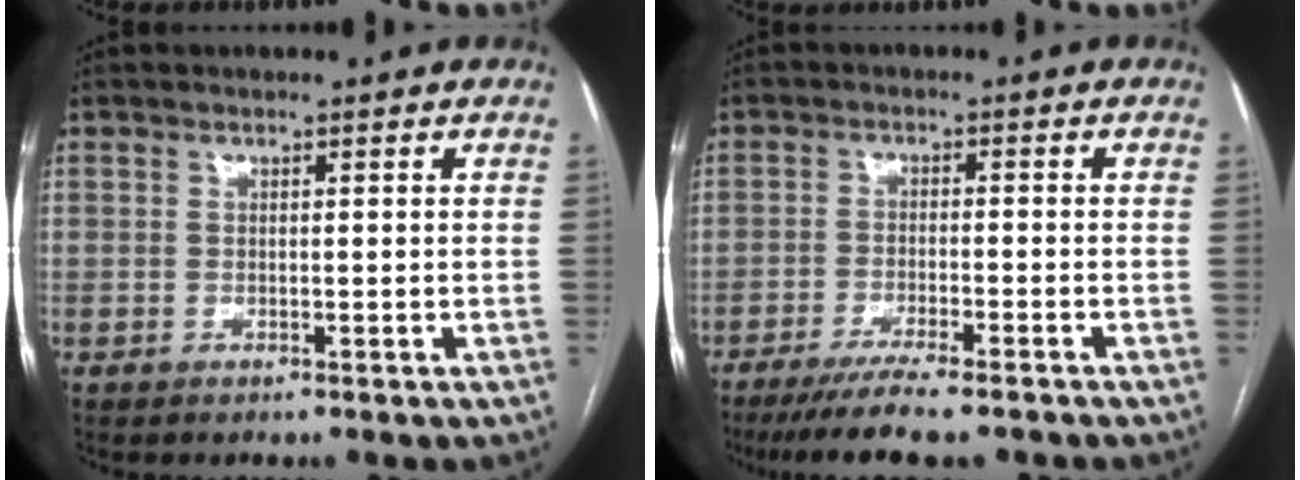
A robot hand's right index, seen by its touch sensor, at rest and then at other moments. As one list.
[{"total": 9.3, "force": [-7.5, 0.7, 5.4], "torque": [-0.081, -0.021, -0.118]}]